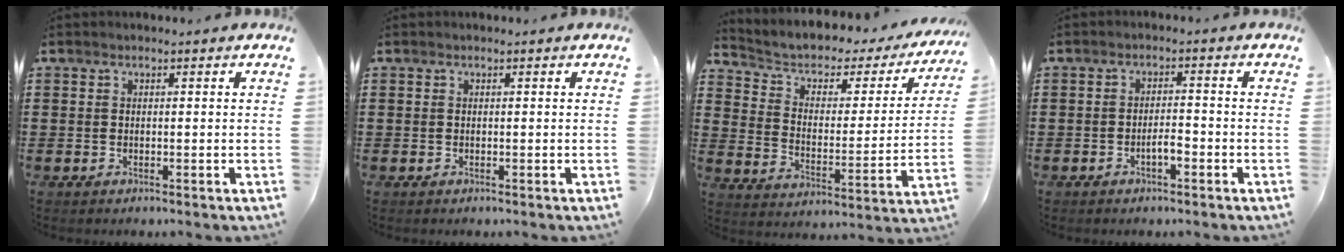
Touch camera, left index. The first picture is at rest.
{"total": 0.0}
{"total": 3.5, "force": [1.8, 2.4, 1.8], "torque": [-0.053, -0.016, 0.021]}
{"total": 2.7, "force": [-1.4, 0.7, 2.1], "torque": [-0.039, 0.006, -0.027]}